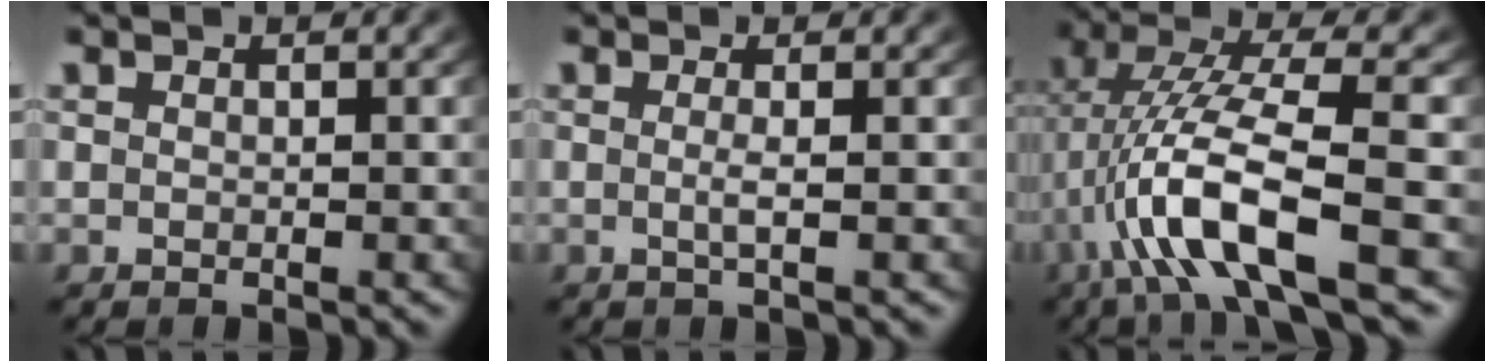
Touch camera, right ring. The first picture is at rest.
{"total": 1.2, "force": [-0.3, -0.3, 1.1], "torque": [-0.027, -0.011, -0.001]}
{"total": 8.3, "force": [-1.6, 3.3, 7.5], "torque": [-0.169, -0.019, -0.020]}